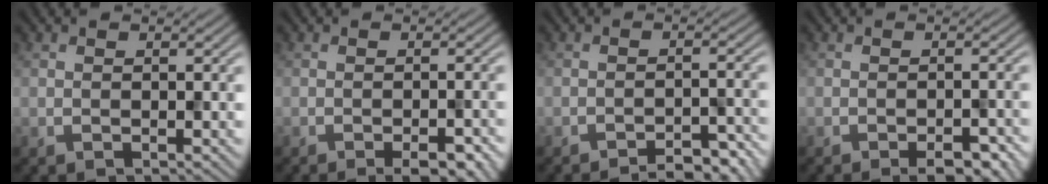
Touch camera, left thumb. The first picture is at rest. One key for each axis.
{"total": 4.2, "fx": -2.7, "fy": 0.9, "fz": 3.1, "tx": -0.046, "ty": 0.001, "tz": -0.028}
{"total": 4.7, "fx": -4.1, "fy": 0.6, "fz": 2.3, "tx": -0.041, "ty": 0.013, "tz": -0.055}
{"total": 4.1, "fx": -2.8, "fy": 1.1, "fz": 2.9, "tx": -0.041, "ty": 0.002, "tz": -0.031}